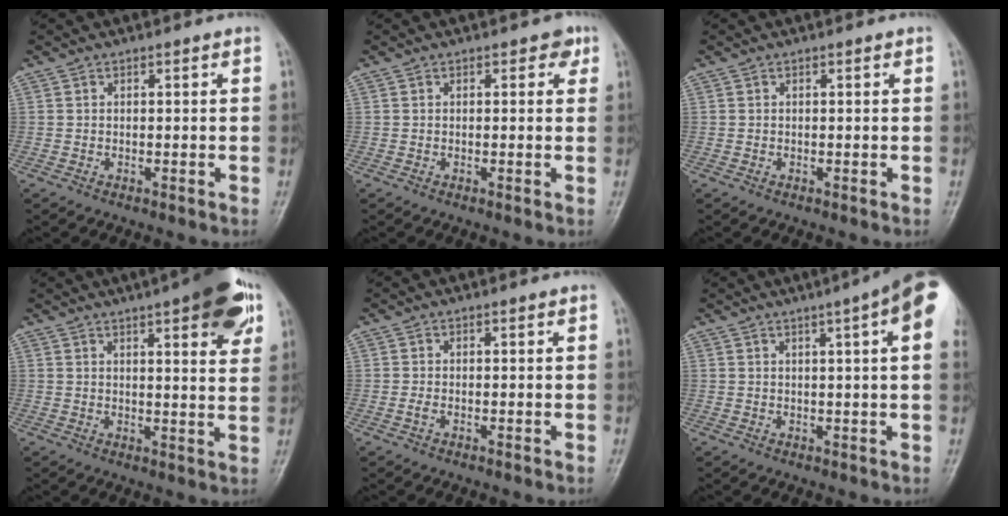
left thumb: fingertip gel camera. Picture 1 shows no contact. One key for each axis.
{"total": 1.5, "fx": 0.8, "fy": 1.0, "fz": 0.8, "tx": 0.010, "ty": 0.000, "tz": 0.006}
{"total": 0.0}
{"total": 13.4, "fx": 7.1, "fy": 3.4, "fz": 10.8, "tx": -0.114, "ty": -0.020, "tz": 0.093}
{"total": 0.7, "fx": -0.1, "fy": 0.2, "fz": 0.6, "tx": -0.012, "ty": -0.001, "tz": 0.001}
{"total": 11.2, "fx": 5.0, "fy": 1.2, "fz": 10.0, "tx": -0.120, "ty": 0.007, "tz": 0.052}